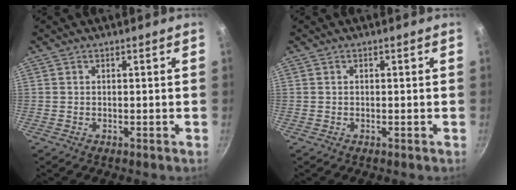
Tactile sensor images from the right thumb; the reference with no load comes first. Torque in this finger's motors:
{"motor_torque": [0.04, -0.04, -0.47, 0.37, -0.01]}